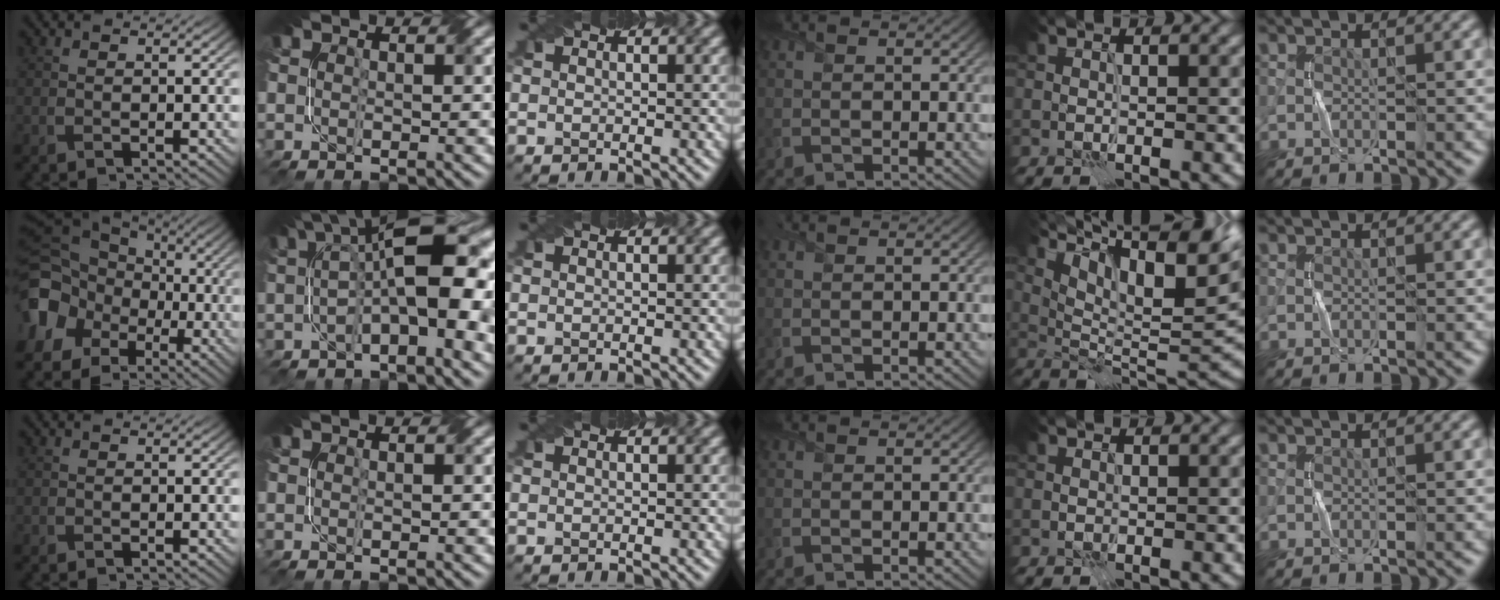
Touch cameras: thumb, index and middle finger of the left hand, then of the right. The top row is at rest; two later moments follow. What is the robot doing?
{"motion": "fold", "object": "napkin"}